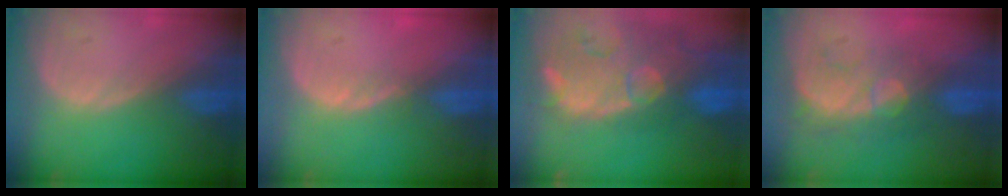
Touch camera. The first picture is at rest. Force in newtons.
{"total": 1.1, "press": 1.0, "slide": 0.5}
{"total": 14.6, "press": 11.8, "slide": 8.6}
{"total": 8.9, "press": 7.7, "slide": 4.6}